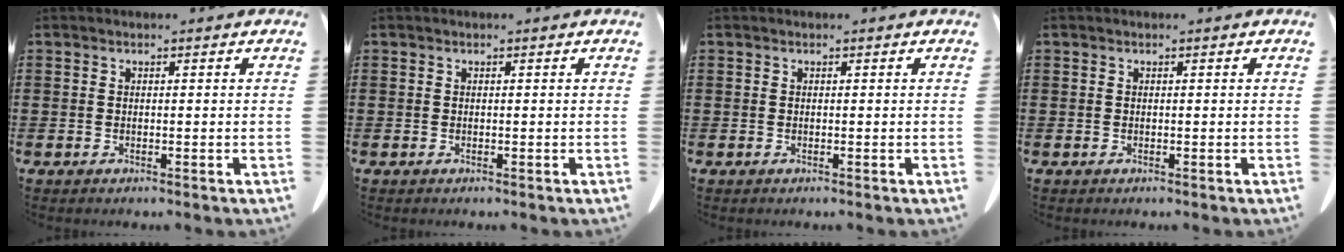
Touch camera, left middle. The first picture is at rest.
{"total": 0.0}
{"total": 0.0}
{"total": 0.0}